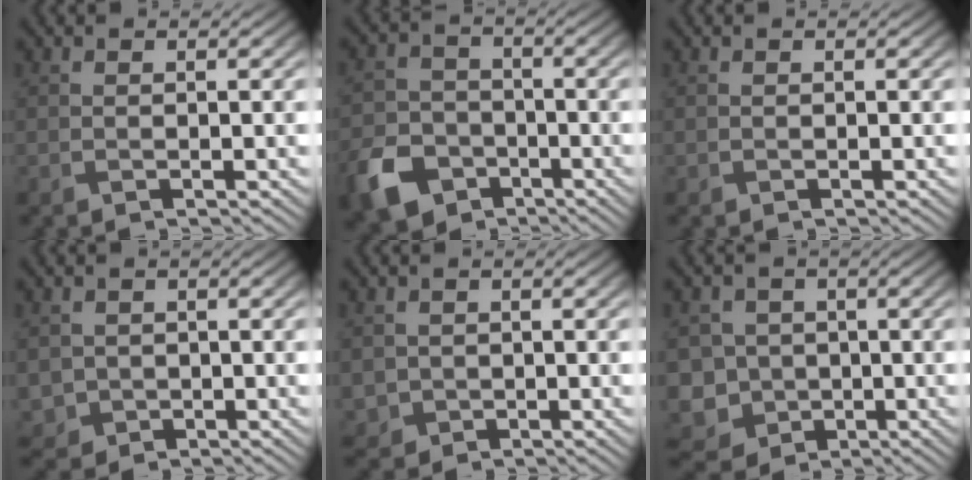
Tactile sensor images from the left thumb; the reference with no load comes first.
{"total": 8.6, "force": [-5.0, 6.0, 3.7], "torque": [-0.099, -0.021, -0.106]}
{"total": 0.0}
{"total": 2.4, "force": [-0.1, 2.4, 0.3], "torque": [-0.018, -0.011, -0.002]}
{"total": 1.9, "force": [-0.1, 1.9, 0.1], "torque": [-0.011, -0.009, -0.002]}
{"total": 7.5, "force": [-2.3, 6.8, 2.3], "torque": [-0.068, -0.017, -0.063]}